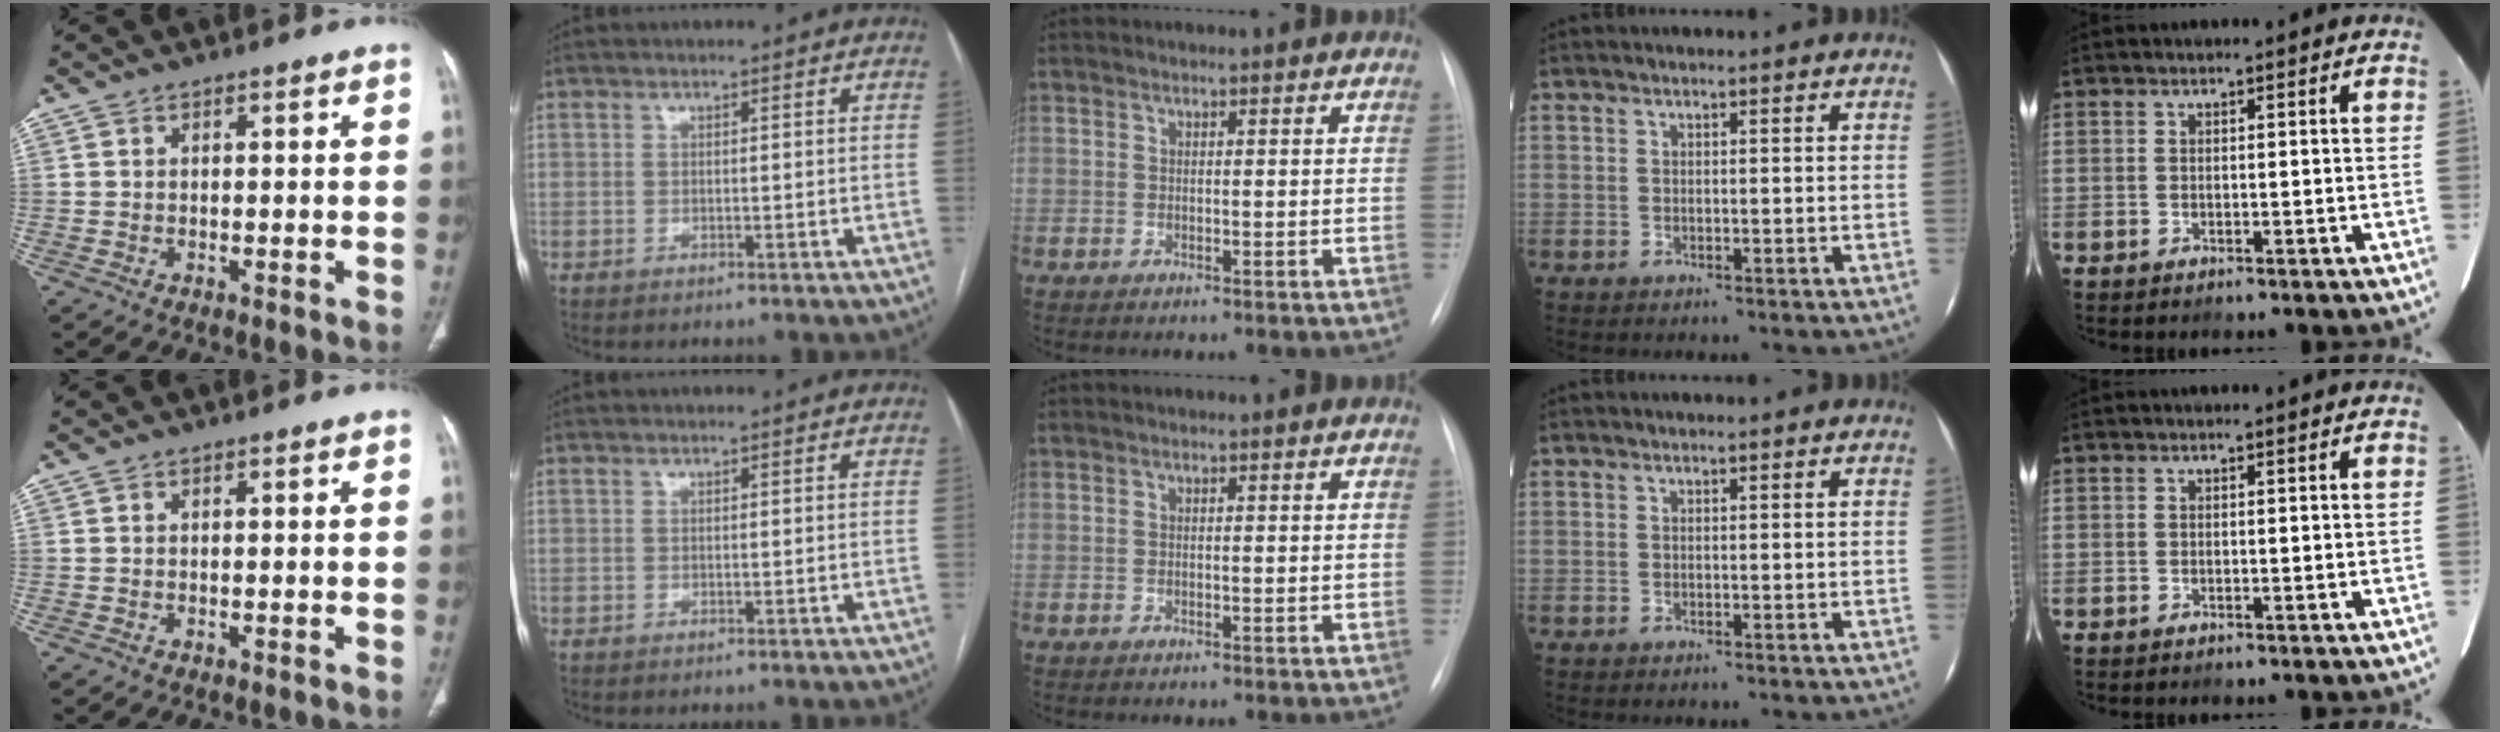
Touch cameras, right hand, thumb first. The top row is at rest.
{}